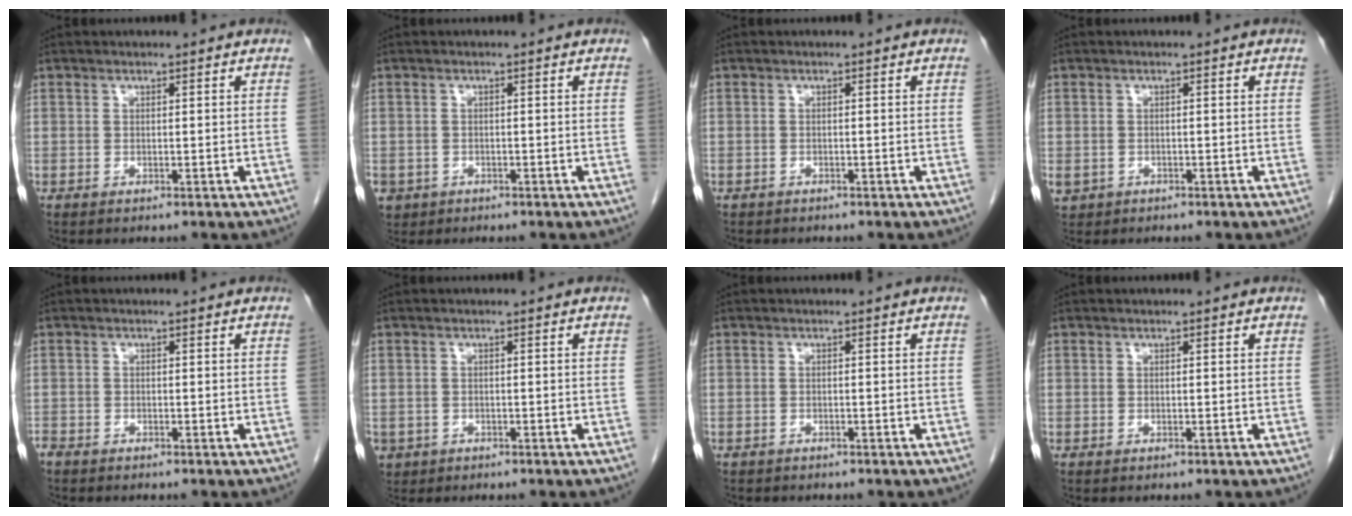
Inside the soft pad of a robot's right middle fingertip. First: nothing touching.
{"total": 3.7, "force": [-2.0, 3.0, 0.8], "torque": [-0.018, 0.001, -0.030]}
{"total": 0.8, "force": [-0.7, 0.4, 0.1], "torque": [-0.017, -0.001, -0.012]}
{"total": 3.0, "force": [-1.6, 2.5, 0.6], "torque": [-0.016, 0.000, -0.023]}
{"total": 1.9, "force": [-1.7, 0.9, 0.4], "torque": [-0.016, -0.003, -0.032]}
{"total": 2.8, "force": [-1.5, 2.3, 0.5], "torque": [-0.011, 0.000, -0.022]}
{"total": 1.1, "force": [-1.0, 0.6, 0.2], "torque": [-0.017, -0.001, -0.014]}
{"total": 0.0}